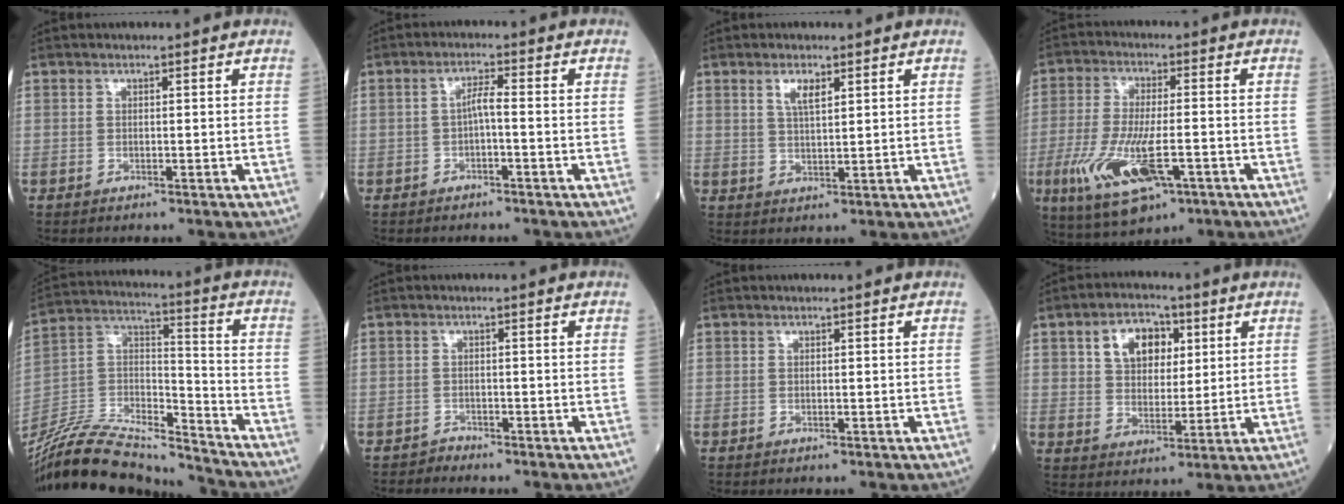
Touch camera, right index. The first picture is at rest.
{"total": 2.3, "force": [-0.6, 0.2, 2.2], "torque": [-0.039, 0.006, -0.012]}
{"total": 3.2, "force": [1.7, 0.8, 2.6], "torque": [-0.053, 0.002, 0.035]}
{"total": 13.1, "force": [-4.8, 4.0, 11.6], "torque": [-0.234, -0.019, -0.074]}
{"total": 21.6, "force": [-20.2, 2.7, 7.0], "torque": [-0.152, 0.014, -0.357]}
{"total": 1.1, "force": [-1.0, 0.1, -0.5], "torque": [0.012, -0.003, -0.020]}
{"total": 0.0}
{"total": 8.2, "force": [3.2, 5.3, 5.4], "torque": [-0.093, 0.019, 0.057]}